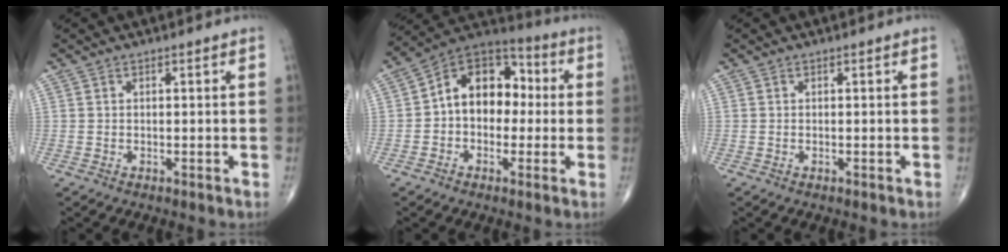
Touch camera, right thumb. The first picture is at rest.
{"total": 13.6, "force": [0.4, 9.8, 9.4], "torque": [-0.100, 0.043, -0.012]}
{"total": 0.0}